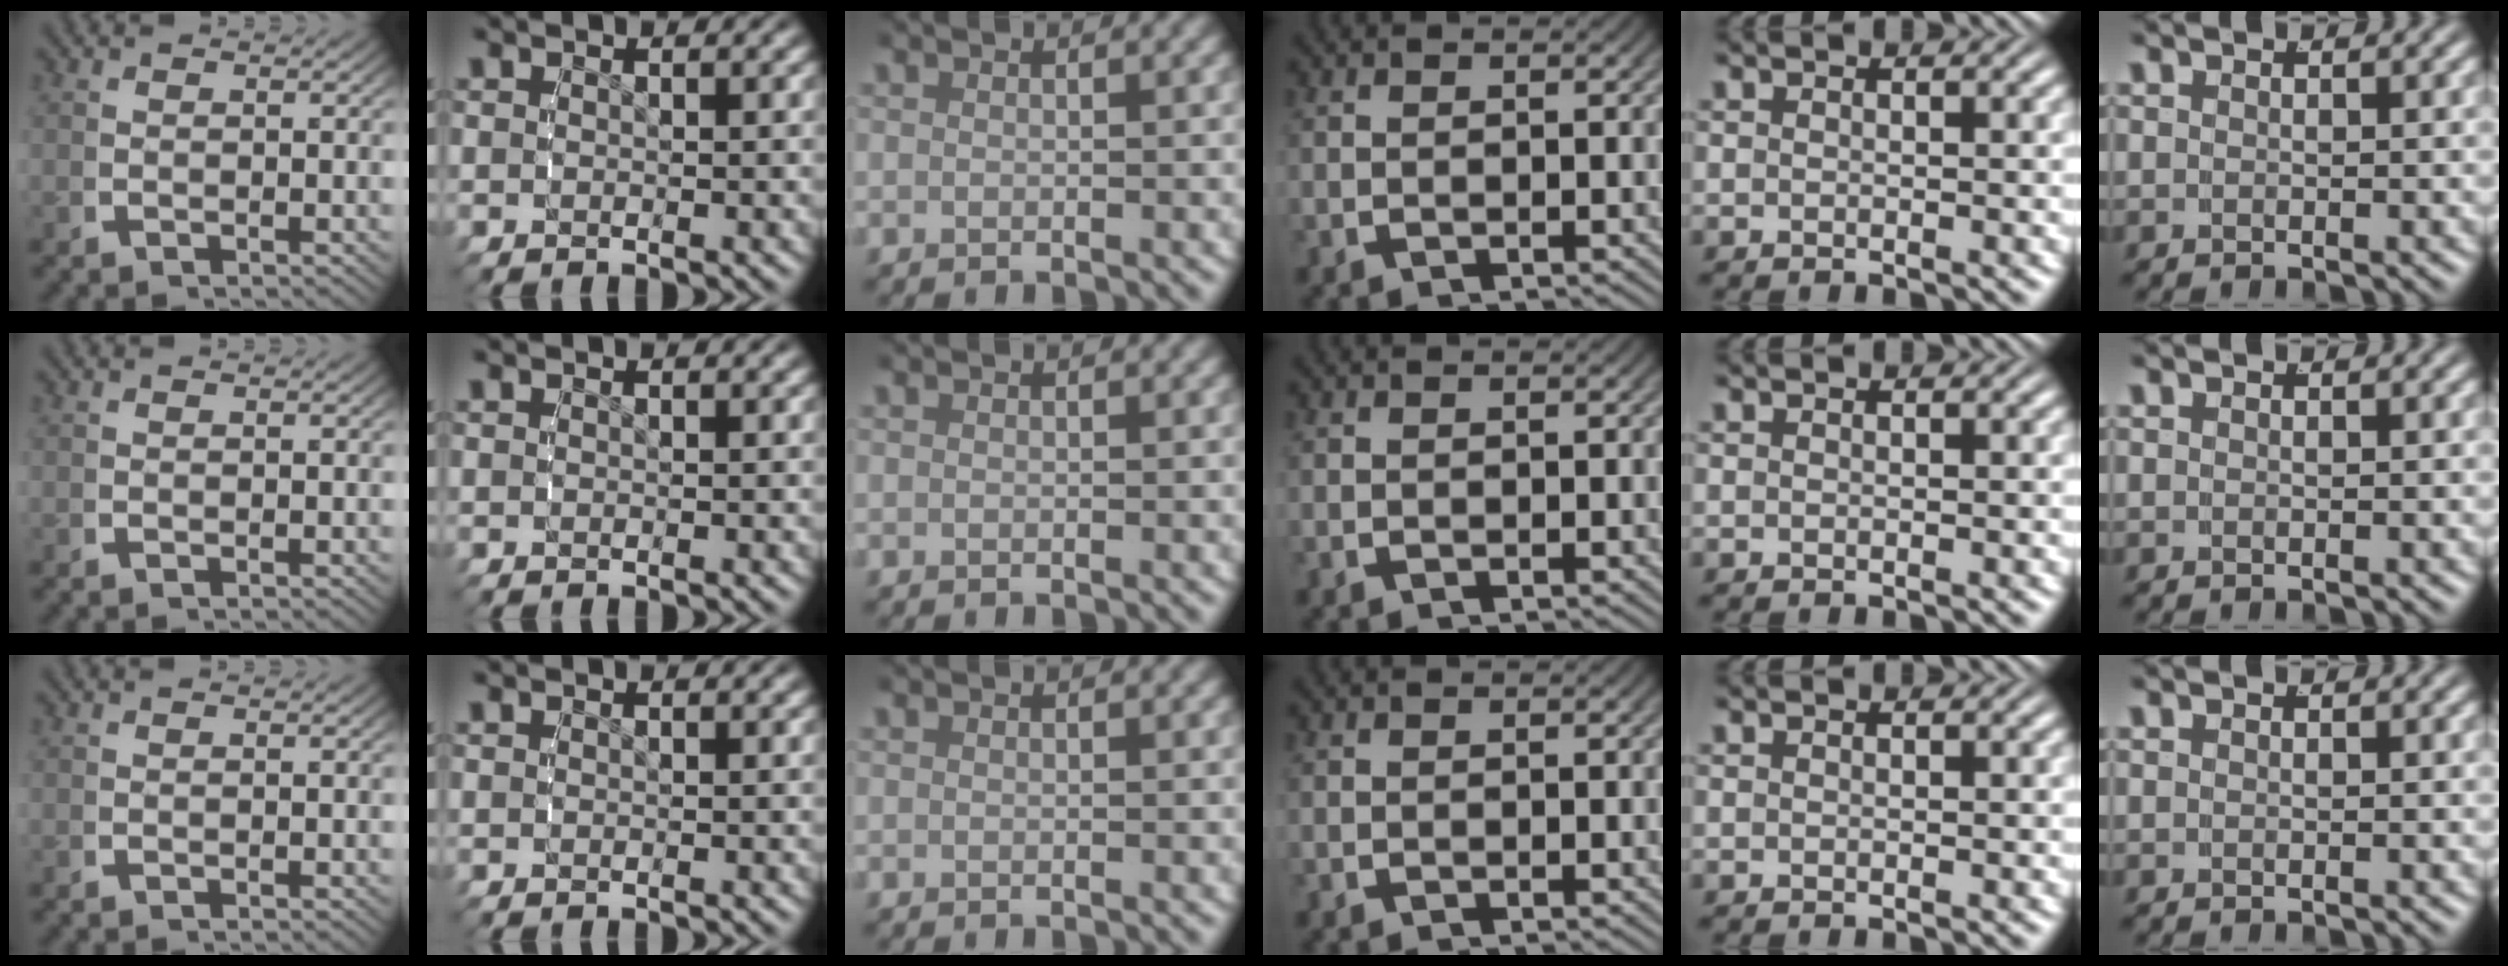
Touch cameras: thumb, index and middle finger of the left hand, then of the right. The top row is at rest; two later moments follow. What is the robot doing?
{"motion": "reach", "object": "measuring cup"}